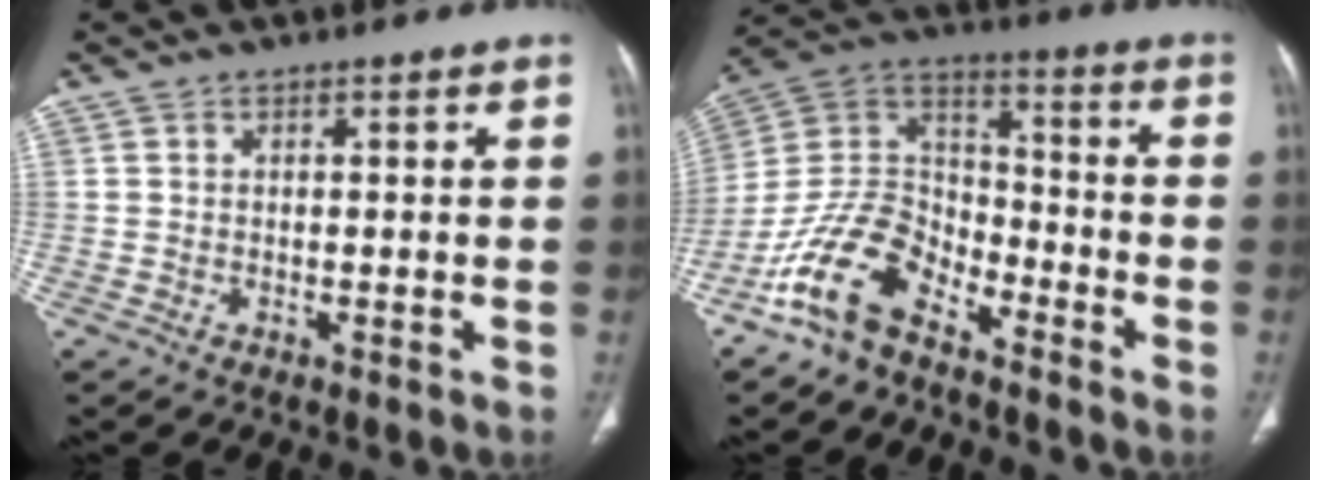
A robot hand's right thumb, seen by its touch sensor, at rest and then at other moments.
{"total": 13.5, "force": [-9.3, 7.1, 6.8], "torque": [-0.126, 0.078, -0.188]}